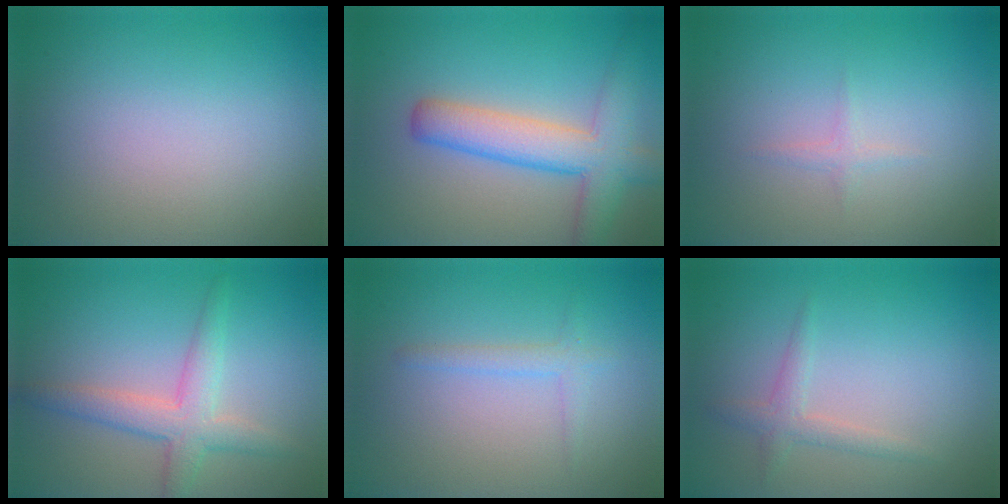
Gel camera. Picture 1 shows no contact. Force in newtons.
{"total": 5.9, "press": 5.9, "slide": 0.3}
{"total": 0.7, "press": 0.7, "slide": 0.1}
{"total": 3.6, "press": 3.6, "slide": 0.1}
{"total": 1.4, "press": 1.4, "slide": 0.1}
{"total": 1.6, "press": 1.6, "slide": 0.0}